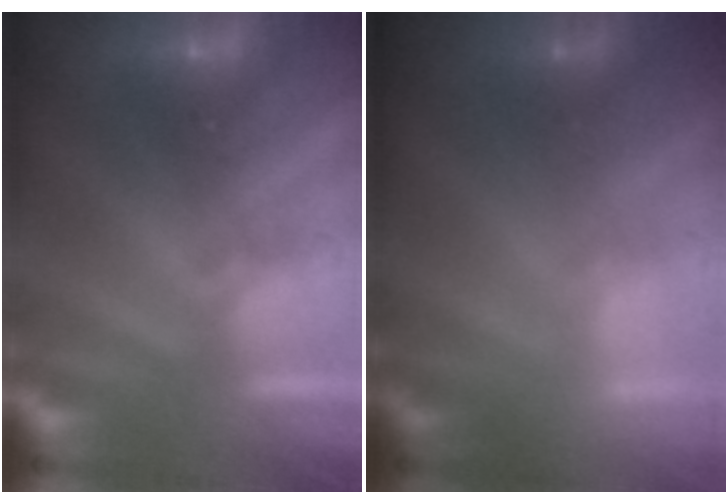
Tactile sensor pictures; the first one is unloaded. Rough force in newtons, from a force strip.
{"total": 2.4}